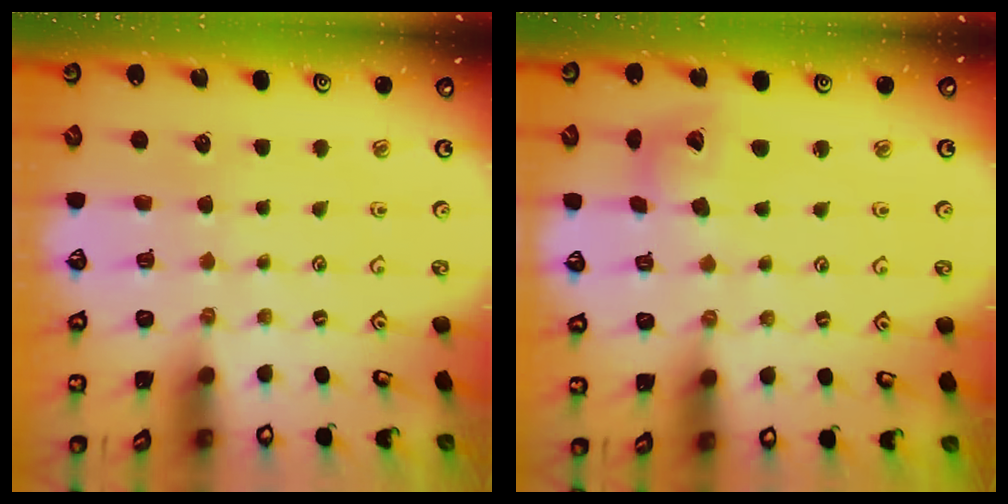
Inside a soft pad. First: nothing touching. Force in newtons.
{"total": 7.6, "press": 7.5, "slide": 1.3}